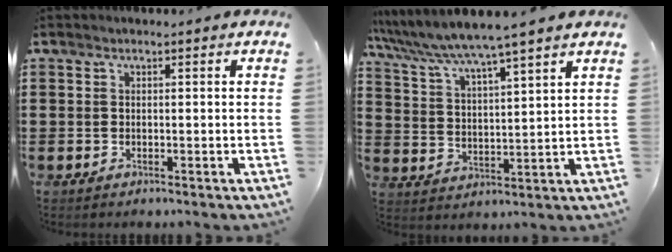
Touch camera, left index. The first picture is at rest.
{"total": 5.5, "force": [5.0, -0.6, 2.3], "torque": [-0.067, -0.032, 0.081]}